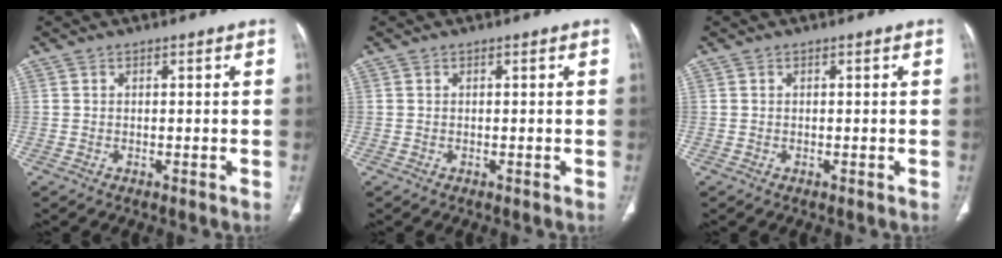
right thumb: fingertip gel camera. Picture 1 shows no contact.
{"total": 0.0}
{"total": 0.0}